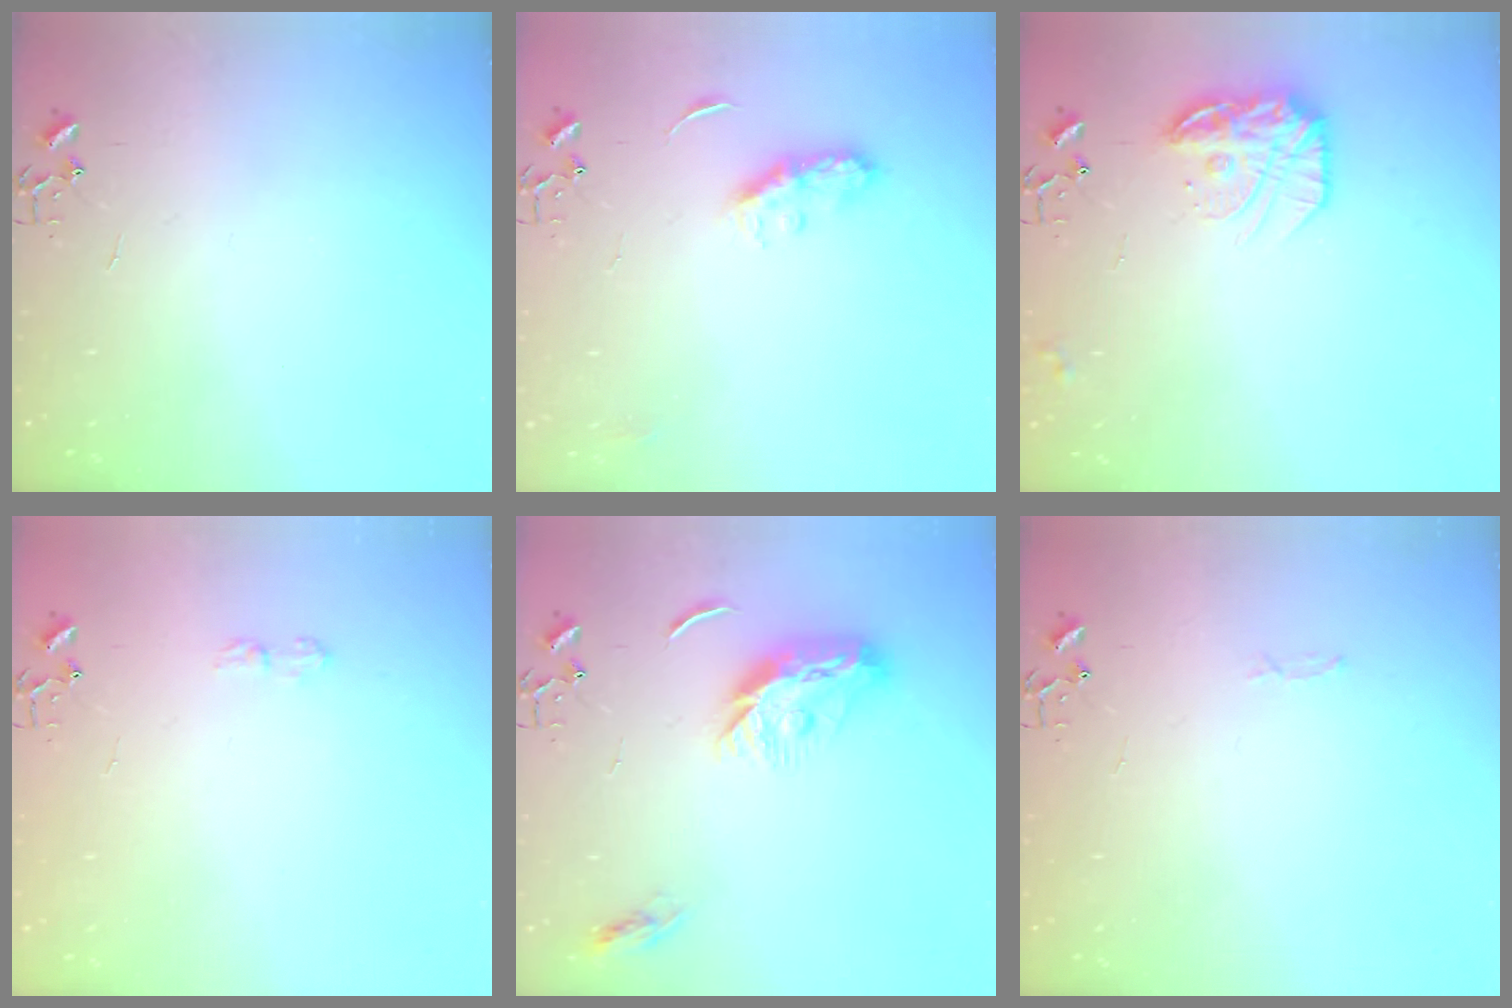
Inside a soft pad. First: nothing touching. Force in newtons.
{"total": 7.2, "press": 7.2, "slide": 0.3}
{"total": 15.4, "press": 15.3, "slide": 0.8}
{"total": 6.4, "press": 6.4, "slide": 0.9}
{"total": 11.0, "press": 11.0, "slide": 0.1}
{"total": 2.8, "press": 2.8, "slide": 0.4}